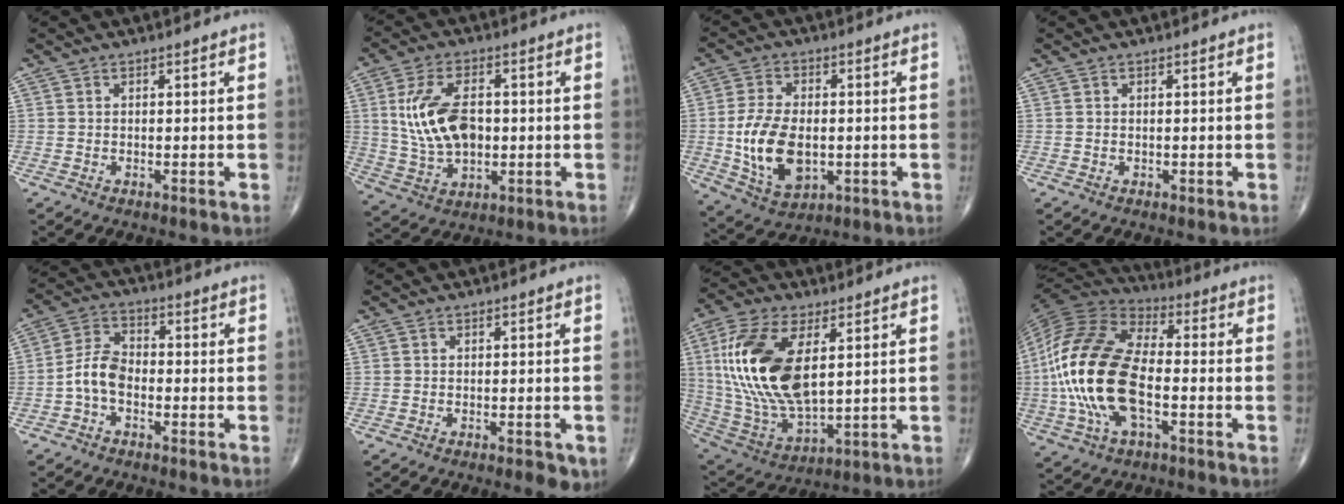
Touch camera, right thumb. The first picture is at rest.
{"total": 13.2, "force": [1.0, 7.7, 10.6], "torque": [-0.193, 0.000, 0.026]}
{"total": 13.1, "force": [-1.5, 7.9, 10.4], "torque": [-0.188, -0.005, -0.016]}
{"total": 0.0}
{"total": 6.2, "force": [-2.1, 3.8, 4.5], "torque": [-0.082, 0.027, -0.051]}
{"total": 3.6, "force": [-1.5, 1.3, 3.0], "torque": [-0.036, -0.002, -0.016]}
{"total": 21.5, "force": [4.6, 10.6, 18.1], "torque": [-0.374, -0.024, 0.090]}
{"total": 22.7, "force": [-3.4, 11.7, 19.2], "torque": [-0.409, 0.015, -0.066]}